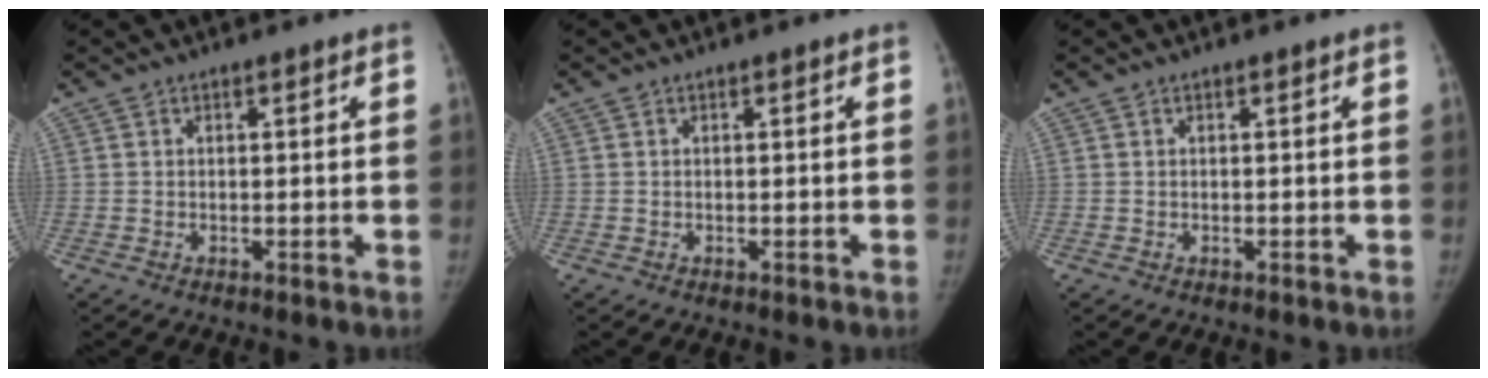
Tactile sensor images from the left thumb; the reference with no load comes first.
{"total": 0.0}
{"total": 0.0}